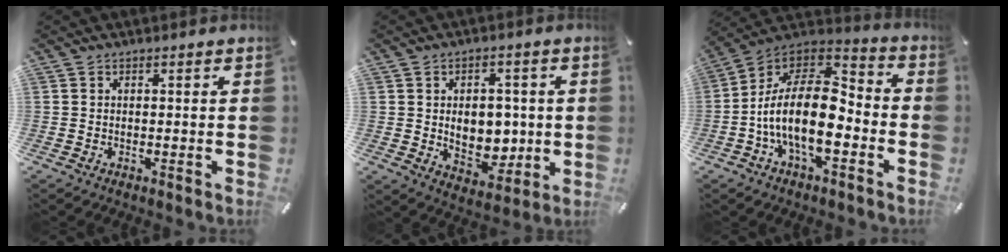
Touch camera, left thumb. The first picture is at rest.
{"total": 10.1, "force": [0.1, 7.2, 7.1], "torque": [-0.081, -0.002, 0.000]}
{"total": 19.1, "force": [-5.2, 10.0, 15.4], "torque": [-0.311, 0.006, -0.091]}